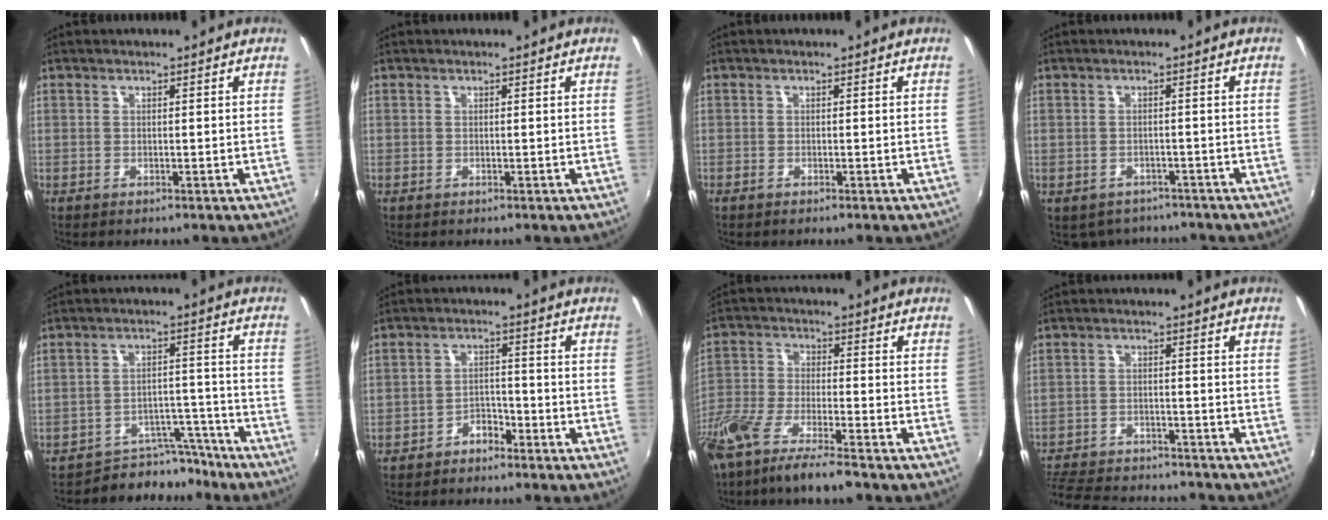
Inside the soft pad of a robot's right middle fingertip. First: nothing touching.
{"total": 0.0}
{"total": 0.5, "force": [-0.5, 0.1, 0.2], "torque": [-0.003, -0.004, -0.012]}
{"total": 5.6, "force": [-4.6, 2.9, 1.4], "torque": [-0.037, -0.014, -0.058]}
{"total": 8.6, "force": [-7.8, 3.4, 0.7], "torque": [-0.012, 0.031, -0.107]}
{"total": 3.4, "force": [-2.8, 1.7, 0.9], "torque": [-0.023, 0.011, -0.043]}
{"total": 13.2, "force": [-10.0, 2.0, 8.3], "torque": [-0.184, -0.036, -0.190]}
{"total": 17.3, "force": [-15.0, 5.2, 6.8], "torque": [-0.159, -0.011, -0.220]}